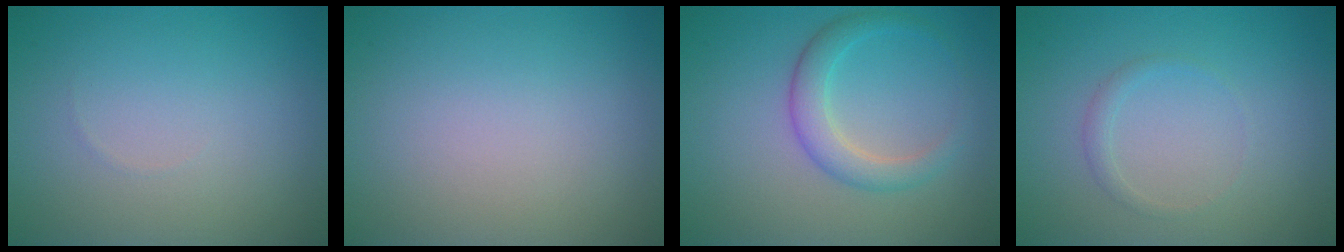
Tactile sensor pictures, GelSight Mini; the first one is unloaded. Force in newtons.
{"total": 0.0}
{"total": 2.9, "press": 2.9, "slide": 0.1}
{"total": 0.9, "press": 0.9, "slide": 0.2}